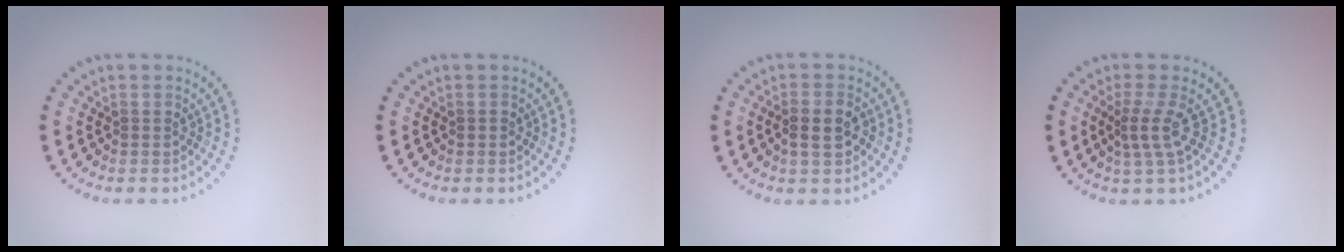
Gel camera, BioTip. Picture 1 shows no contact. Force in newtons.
{"total": 0.6, "press": 0.6, "slide": 0.1}
{"total": 2.8, "press": 2.8, "slide": 0.5}
{"total": 2.5, "press": 1.6, "slide": 2.0}